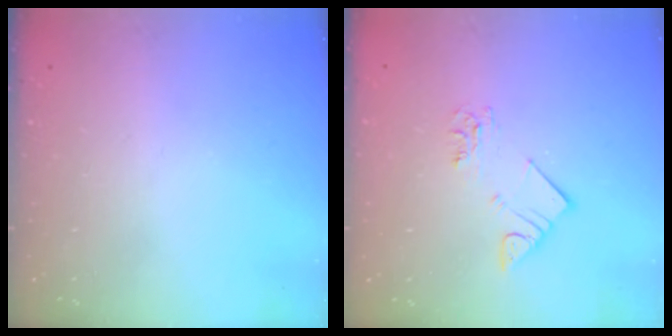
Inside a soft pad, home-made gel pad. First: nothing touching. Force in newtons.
{"total": 4.1, "press": 4.1, "slide": 0.3}